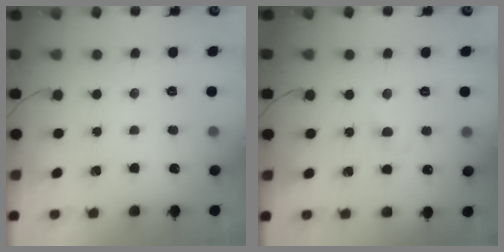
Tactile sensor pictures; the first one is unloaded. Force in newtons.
{"total": 3.9, "press": 3.8, "slide": 1.2}